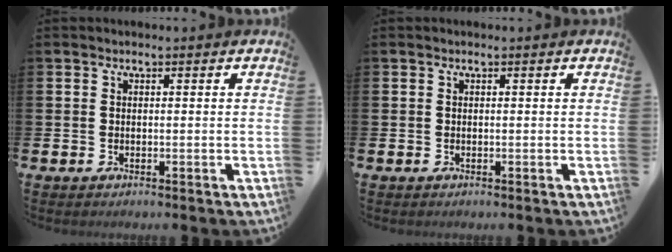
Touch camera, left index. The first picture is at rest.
{"total": 0.0}